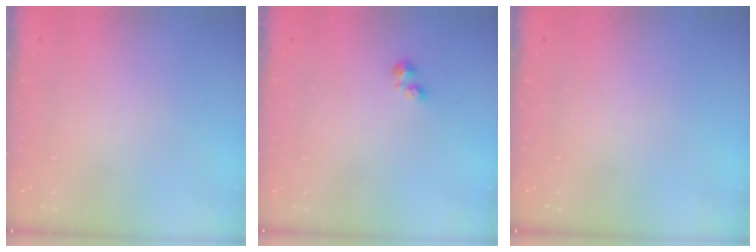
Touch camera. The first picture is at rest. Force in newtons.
{"total": 2.4, "press": 2.3, "slide": 0.6}
{"total": 0.0}